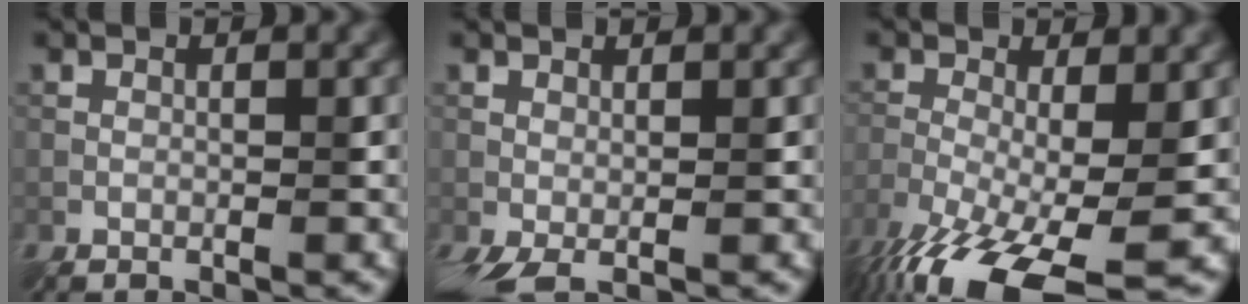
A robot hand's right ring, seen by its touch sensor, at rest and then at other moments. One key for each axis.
{"total": 2.8, "fx": -0.6, "fy": 1.0, "fz": 2.5, "tx": -0.052, "ty": -0.005, "tz": -0.013}
{"total": 12.5, "fx": -6.7, "fy": 4.2, "fz": 9.6, "tx": -0.190, "ty": -0.037, "tz": -0.109}